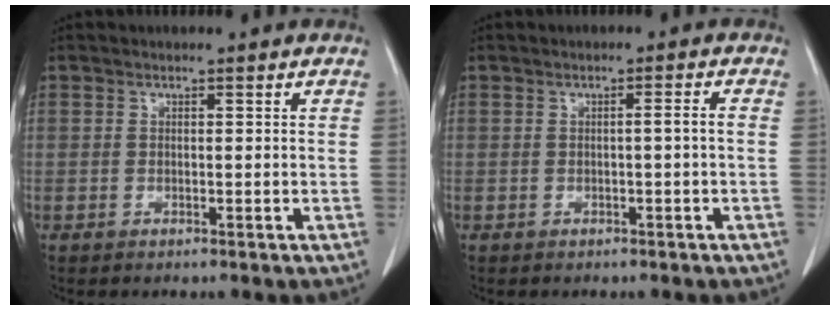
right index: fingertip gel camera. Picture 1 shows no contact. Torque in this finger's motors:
{"motor_torque": [0.21, -0.16, 0.11, 0.04]}